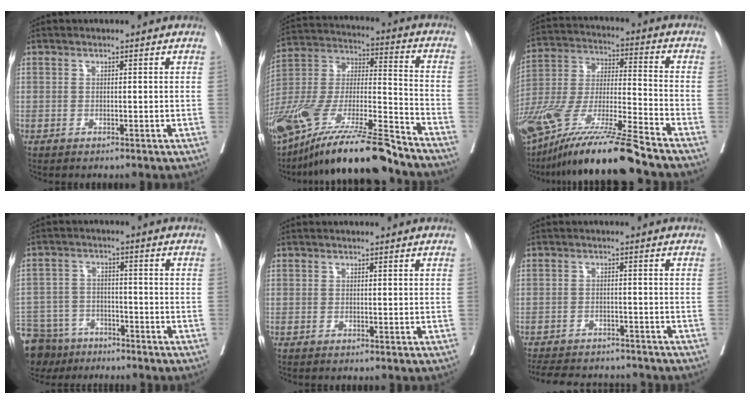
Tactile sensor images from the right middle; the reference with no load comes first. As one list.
[{"total": 25.7, "force": [-19.8, 2.9, 16.1], "torque": [-0.319, -0.045, -0.360]}, {"total": 22.2, "force": [-16.9, 0.3, 14.4], "torque": [-0.300, -0.052, -0.315]}, {"total": 13.0, "force": [-10.3, 7.0, 3.6], "torque": [-0.091, 0.002, -0.161]}, {"total": 0.0}, {"total": 13.7, "force": [-12.3, 4.2, 4.3], "torque": [-0.097, -0.002, -0.161]}]